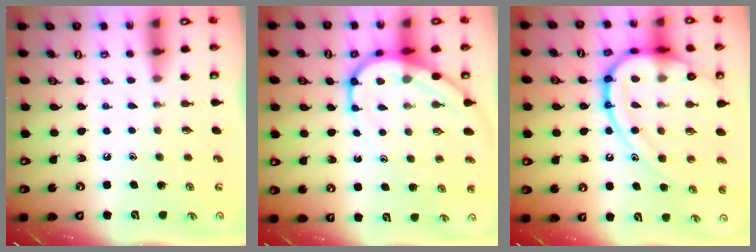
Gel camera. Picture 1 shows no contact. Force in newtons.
{"total": 10.9, "press": 10.8, "slide": 1.0}
{"total": 21.9, "press": 21.8, "slide": 1.3}